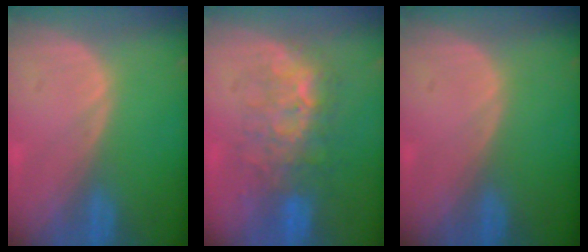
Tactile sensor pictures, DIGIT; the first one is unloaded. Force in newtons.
{"total": 8.2, "press": 8.0, "slide": 1.8}
{"total": 0.0}